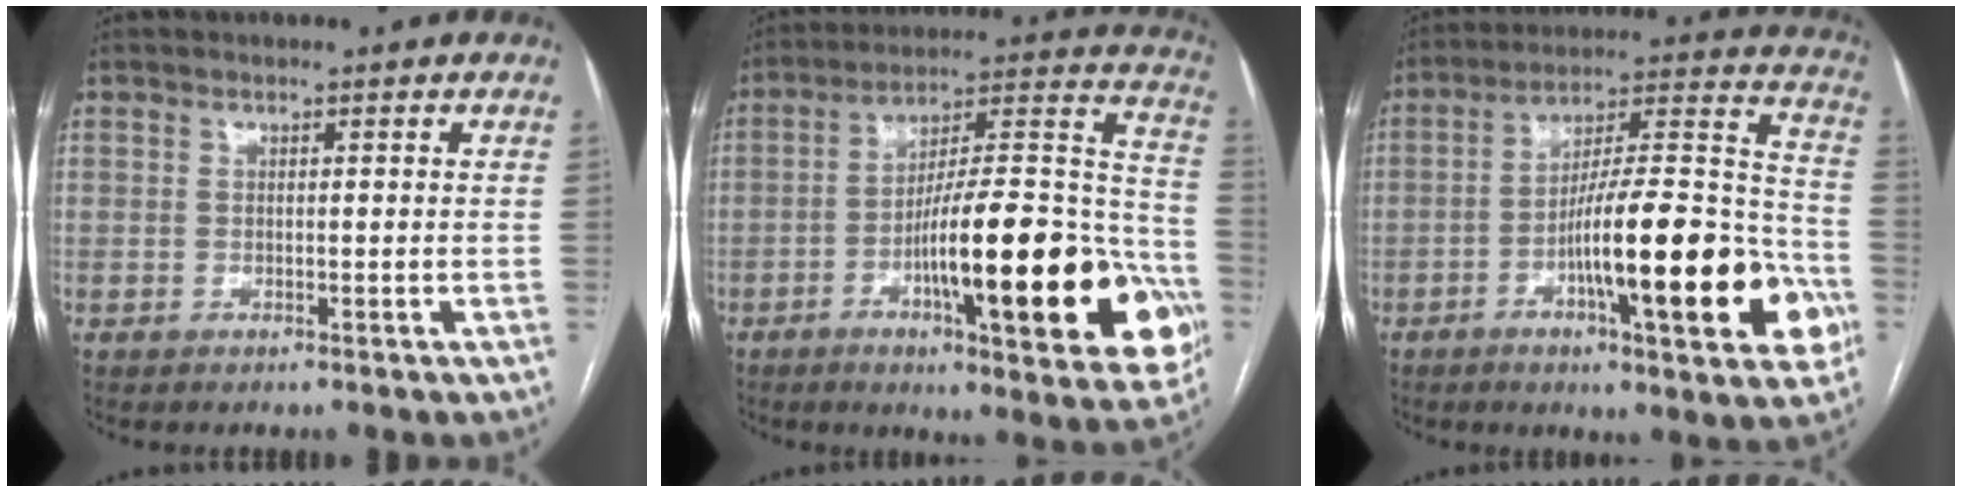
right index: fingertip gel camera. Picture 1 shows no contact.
{"total": 27.4, "force": [-8.6, 5.2, 25.5], "torque": [-0.299, 0.007, -0.118]}
{"total": 23.4, "force": [-7.8, 3.8, 21.7], "torque": [-0.290, 0.010, -0.111]}